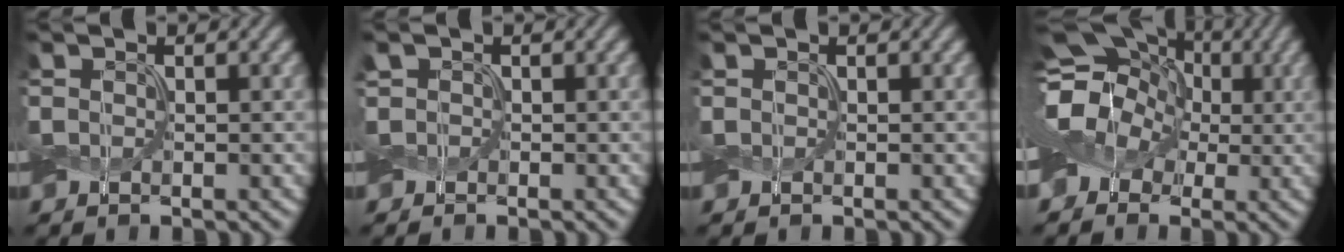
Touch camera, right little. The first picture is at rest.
{"total": 0.6, "force": [0.2, 0.5, 0.2], "torque": [-0.004, 0.003, 0.002]}
{"total": 0.0}
{"total": 13.2, "force": [0.7, 11.1, 7.0], "torque": [-0.141, 0.043, -0.031]}